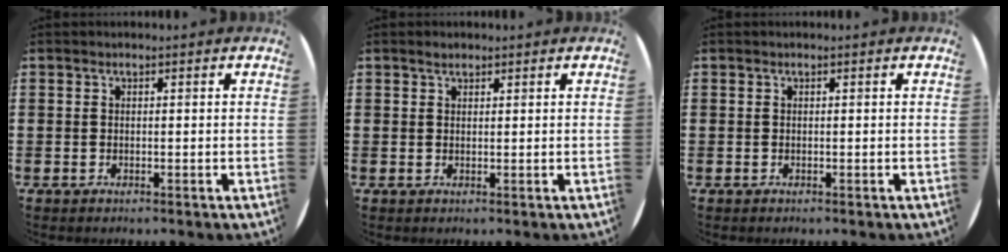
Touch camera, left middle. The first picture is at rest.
{"total": 1.0, "force": [0.9, 0.4, 0.3], "torque": [0.001, 0.000, 0.015]}
{"total": 0.0}